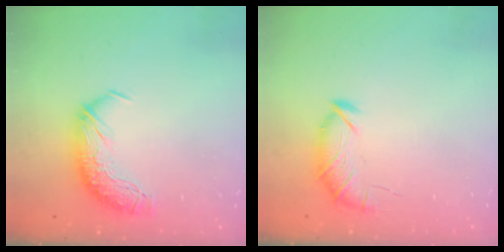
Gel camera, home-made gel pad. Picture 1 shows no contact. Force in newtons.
{"total": 5.4, "press": 5.3, "slide": 1.2}